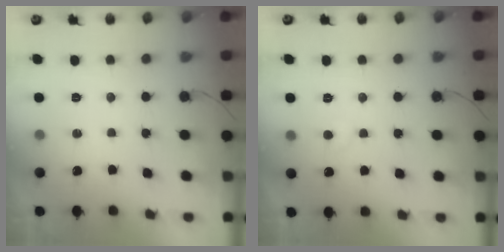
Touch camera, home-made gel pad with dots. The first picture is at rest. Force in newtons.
{"total": 3.3, "press": 3.3, "slide": 0.3}